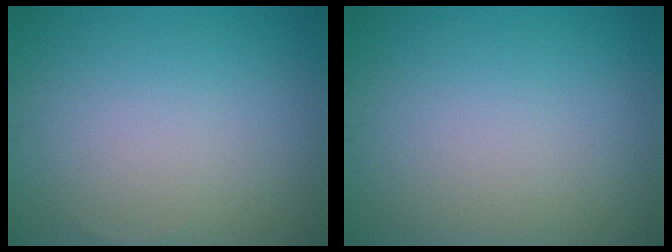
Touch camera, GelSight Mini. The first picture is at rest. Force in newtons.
{"total": 0.0}